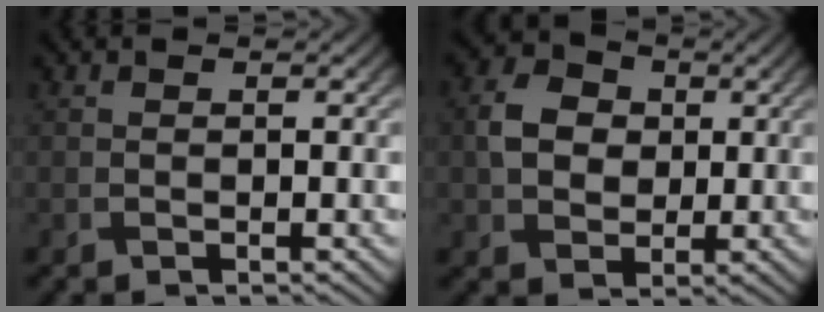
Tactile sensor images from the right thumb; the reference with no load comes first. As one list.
[{"total": 5.6, "force": [0.7, 4.7, 3.0], "torque": [-0.071, 0.007, 0.002]}]